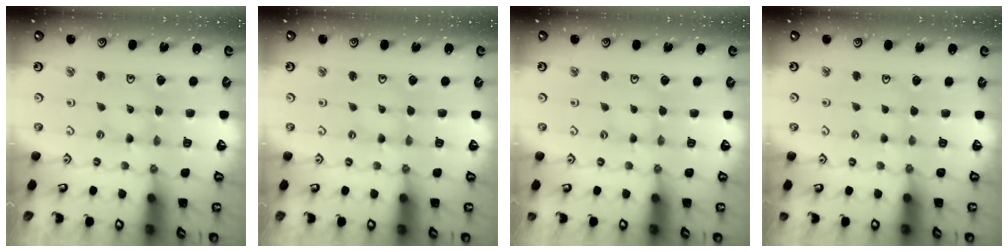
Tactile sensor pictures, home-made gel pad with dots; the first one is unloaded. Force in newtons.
{"total": 0.0}
{"total": 0.6, "press": 0.6, "slide": 0.1}
{"total": 1.5, "press": 1.4, "slide": 0.4}